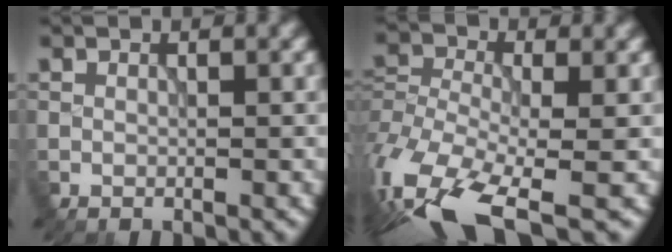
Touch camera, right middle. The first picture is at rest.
{"total": 13.8, "force": [-9.0, 5.7, 8.7], "torque": [-0.196, -0.025, -0.142]}